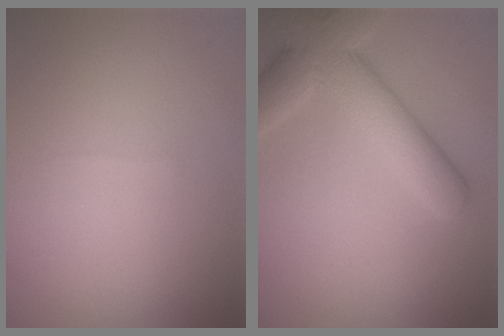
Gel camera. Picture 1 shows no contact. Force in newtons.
{"total": 7.1, "press": 7.1, "slide": 0.5}